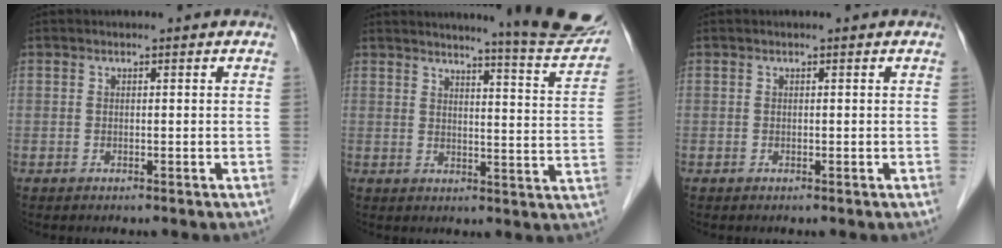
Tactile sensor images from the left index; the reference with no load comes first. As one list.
[{"total": 13.1, "force": [12.4, -0.8, 4.1], "torque": [-0.049, -0.070, 0.135]}, {"total": 0.0}]